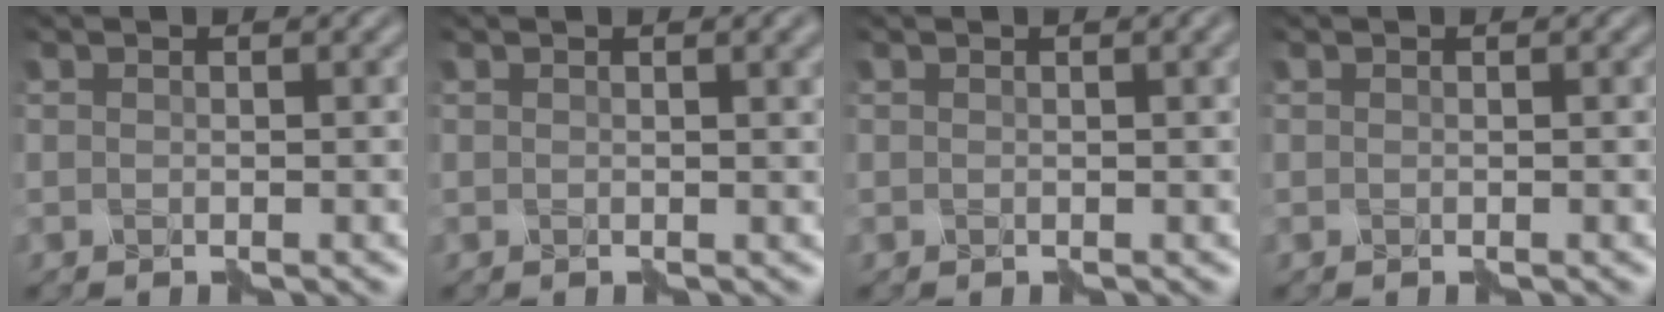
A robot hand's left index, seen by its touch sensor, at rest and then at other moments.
{"total": 1.7, "force": [0.7, 0.4, 1.5], "torque": [-0.017, 0.003, 0.007]}
{"total": 1.4, "force": [0.5, 0.4, 1.3], "torque": [-0.014, 0.004, 0.004]}
{"total": 0.0}